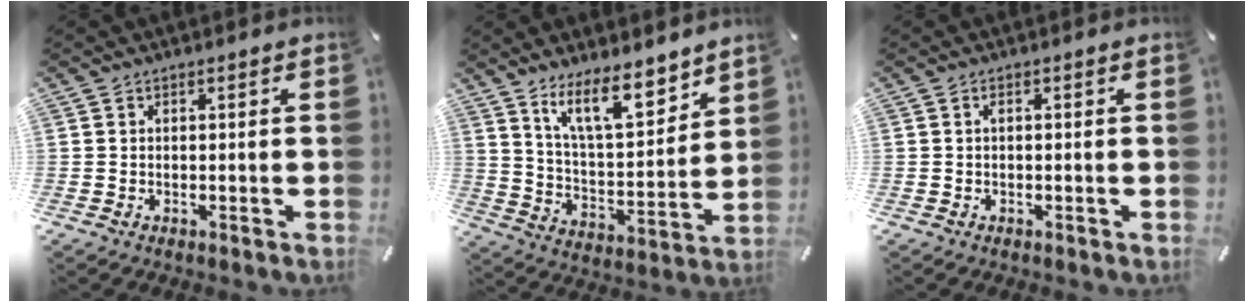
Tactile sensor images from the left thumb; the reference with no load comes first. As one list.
[{"total": 13.5, "force": [10.0, 4.8, 7.7], "torque": [-0.139, -0.057, 0.179]}, {"total": 0.7, "force": [0.1, 0.1, 0.7], "torque": [-0.015, 0.001, 0.002]}]